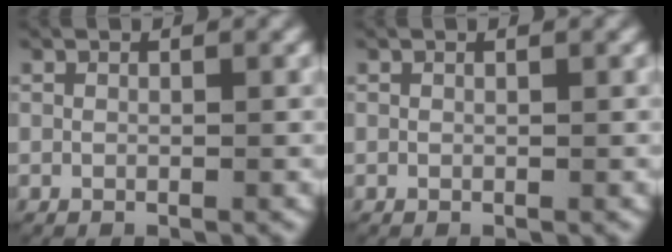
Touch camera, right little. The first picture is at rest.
{"total": 0.0}